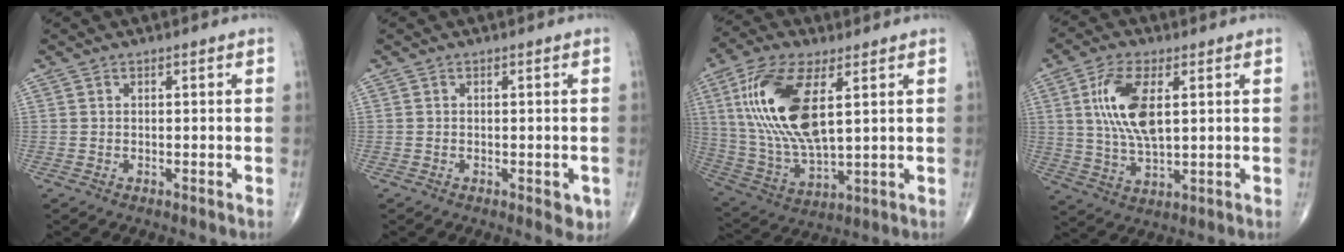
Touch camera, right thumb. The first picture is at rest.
{"total": 2.6, "force": [-0.9, 1.3, 2.1], "torque": [-0.013, -0.002, -0.009]}
{"total": 19.1, "force": [5.1, 8.1, 16.6], "torque": [-0.346, -0.018, 0.100]}
{"total": 11.5, "force": [2.7, 5.0, 10.0], "torque": [-0.200, -0.009, 0.055]}